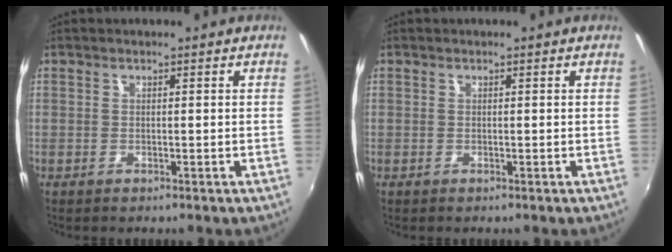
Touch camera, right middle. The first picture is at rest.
{"total": 0.0}